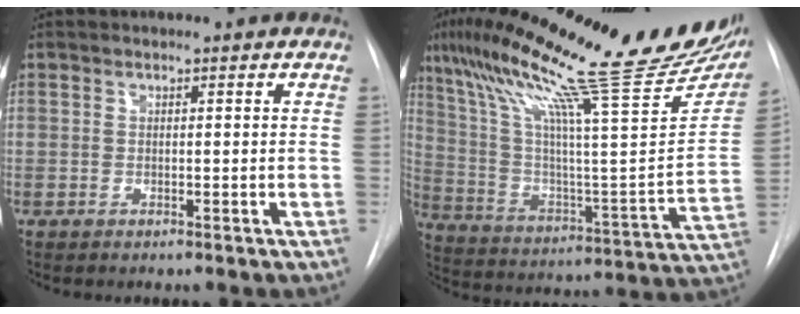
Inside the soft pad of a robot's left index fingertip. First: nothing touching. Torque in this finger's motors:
{"motor_torque": [0.80, -1.34, 0.52, 0.18]}